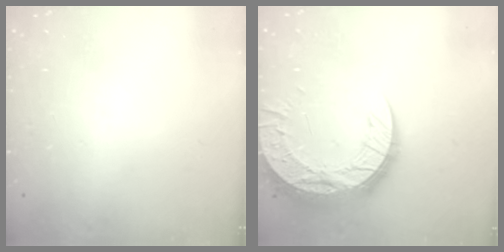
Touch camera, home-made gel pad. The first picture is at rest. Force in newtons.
{"total": 17.5, "press": 17.4, "slide": 1.4}